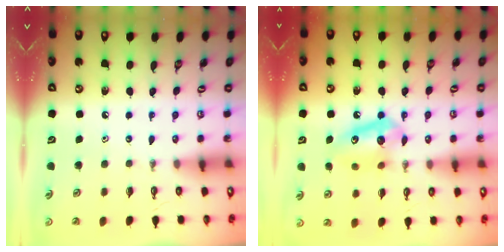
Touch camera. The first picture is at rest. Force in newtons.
{"total": 9.9, "press": 9.8, "slide": 1.4}